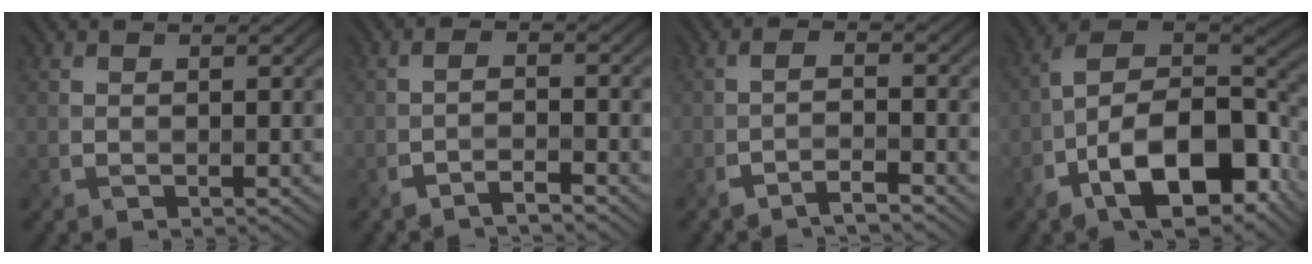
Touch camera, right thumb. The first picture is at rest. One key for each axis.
{"total": 2.6, "fx": -2.1, "fy": 0.3, "fz": 1.5, "tx": -0.027, "ty": 0.007, "tz": -0.050}
{"total": 3.0, "fx": -2.3, "fy": 0.4, "fz": 1.9, "tx": -0.032, "ty": 0.010, "tz": -0.055}
{"total": 16.8, "fx": -7.7, "fy": 8.2, "fz": 12.5, "tx": -0.194, "ty": -0.007, "tz": -0.140}